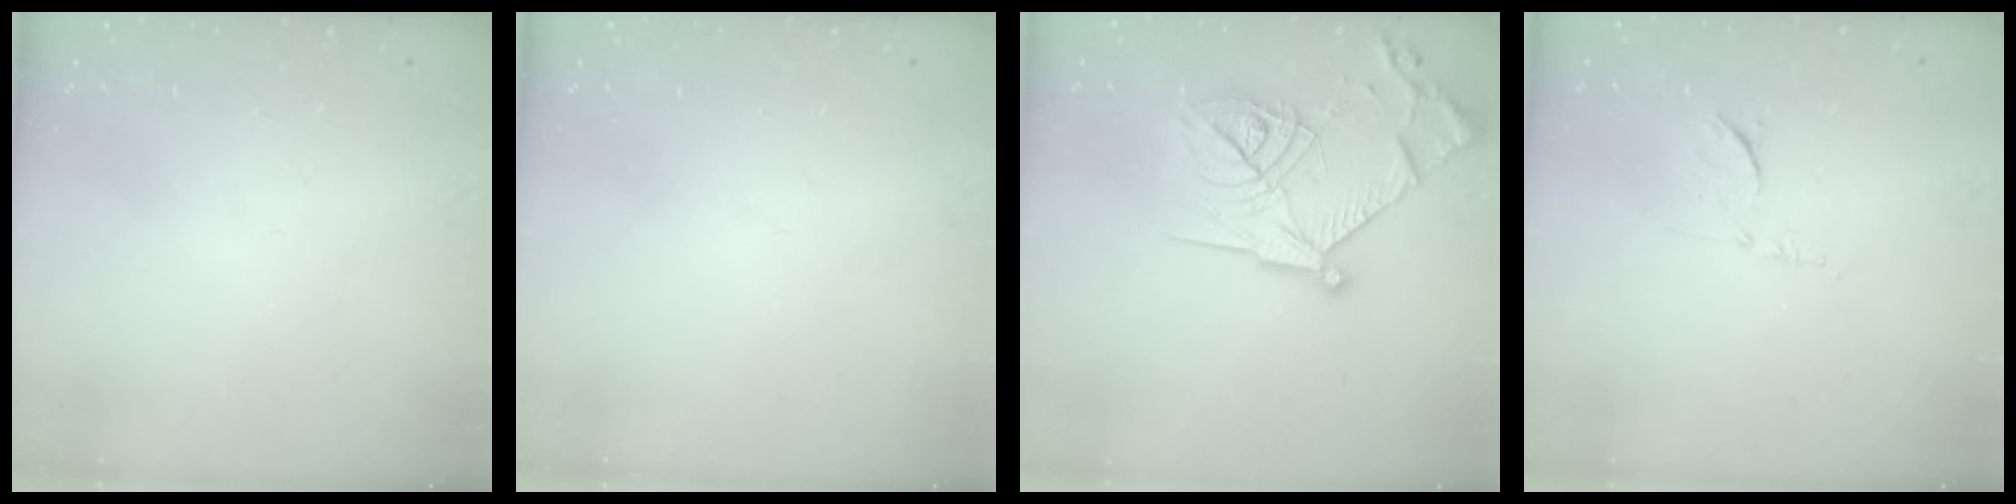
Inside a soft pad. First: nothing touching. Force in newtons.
{"total": 0.0}
{"total": 21.2, "press": 21.2, "slide": 1.8}
{"total": 6.6, "press": 6.5, "slide": 0.9}